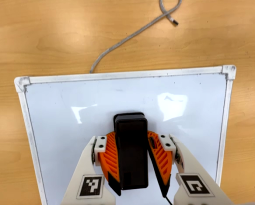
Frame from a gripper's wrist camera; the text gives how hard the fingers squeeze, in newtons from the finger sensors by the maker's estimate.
{"total": 16.1, "left": 18.7, "right": 13.5}